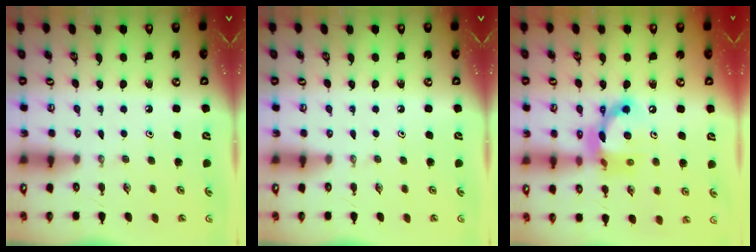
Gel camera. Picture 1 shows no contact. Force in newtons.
{"total": 0.0}
{"total": 13.4, "press": 13.4, "slide": 0.9}